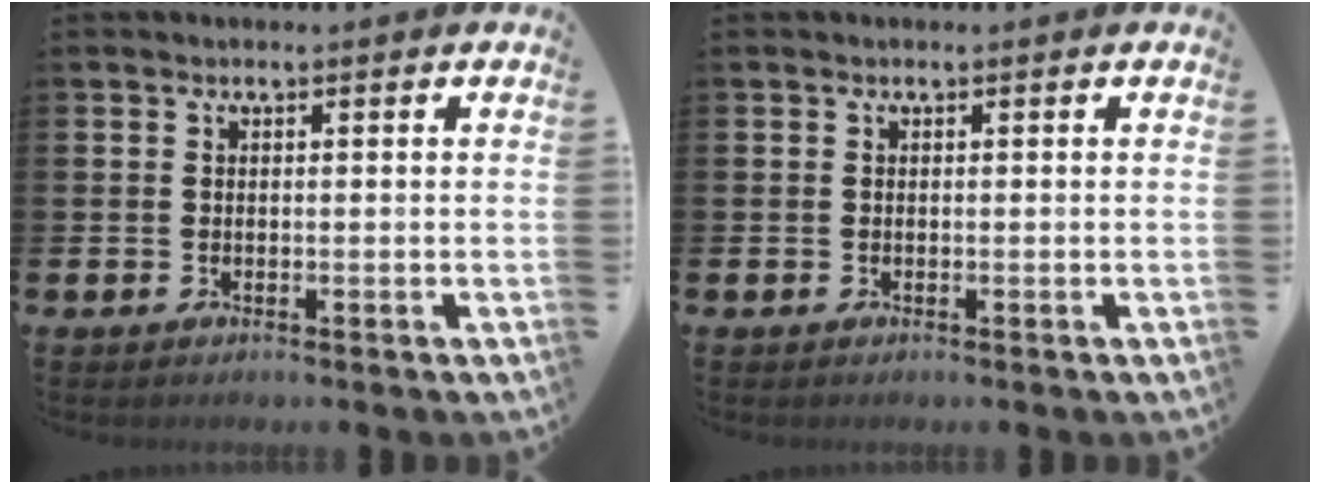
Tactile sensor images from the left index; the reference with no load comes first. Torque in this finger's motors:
{"motor_torque": [0.00, 0.02, 0.00, -0.01]}